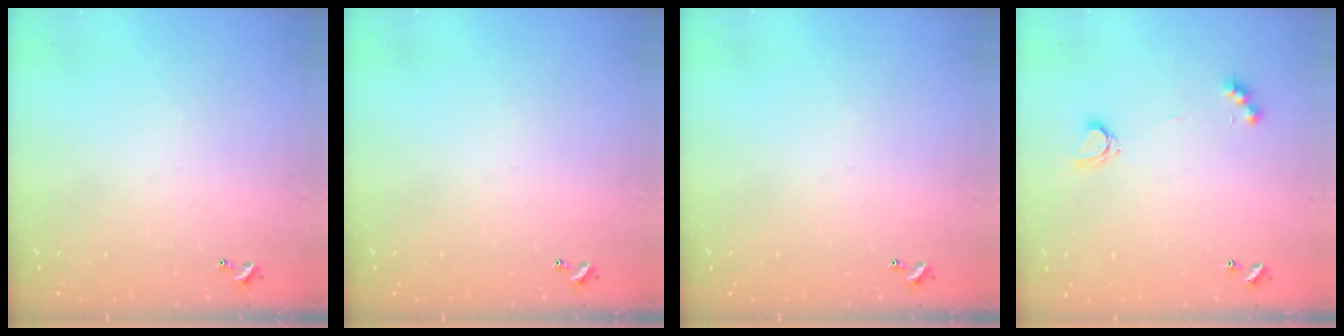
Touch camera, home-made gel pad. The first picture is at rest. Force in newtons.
{"total": 0.0}
{"total": 0.0}
{"total": 2.6, "press": 2.5, "slide": 0.5}